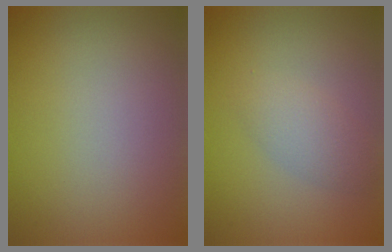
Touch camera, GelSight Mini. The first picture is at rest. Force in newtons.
{"total": 2.2, "press": 2.2, "slide": 0.0}